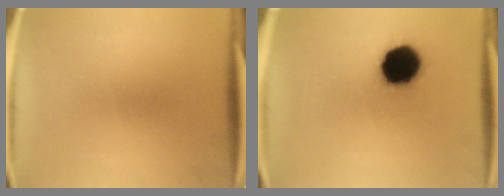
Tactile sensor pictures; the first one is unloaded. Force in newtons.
{"total": 16.2}